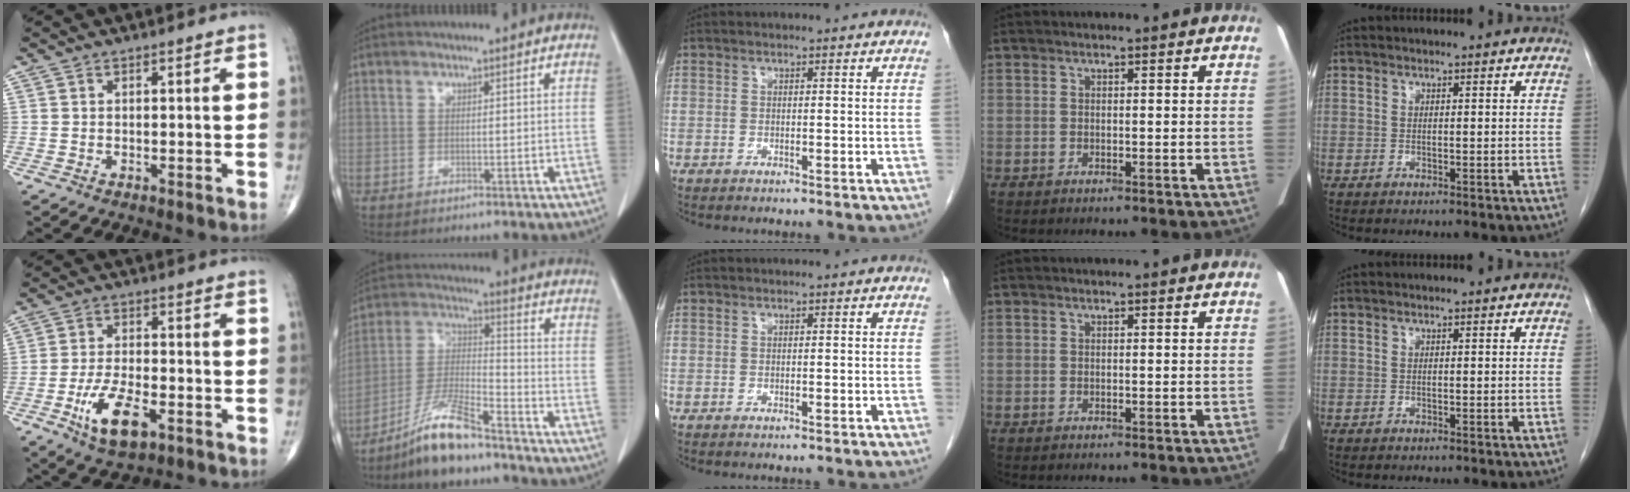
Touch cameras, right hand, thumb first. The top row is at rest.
{"thumb": {"total": 10.1, "force": [-4.3, 4.4, 8.0], "torque": [-0.151, 0.011, -0.072]}, "index": {"total": 10.7, "force": [-8.3, 1.3, 6.6], "torque": [-0.141, -0.014, -0.160]}}